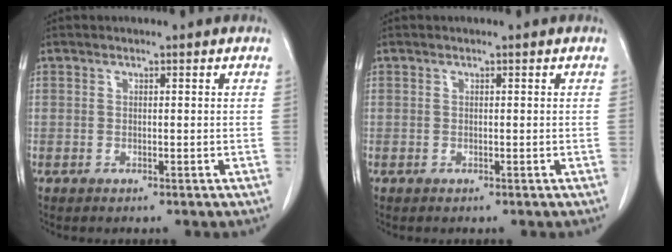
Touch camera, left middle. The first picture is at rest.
{"total": 0.0}